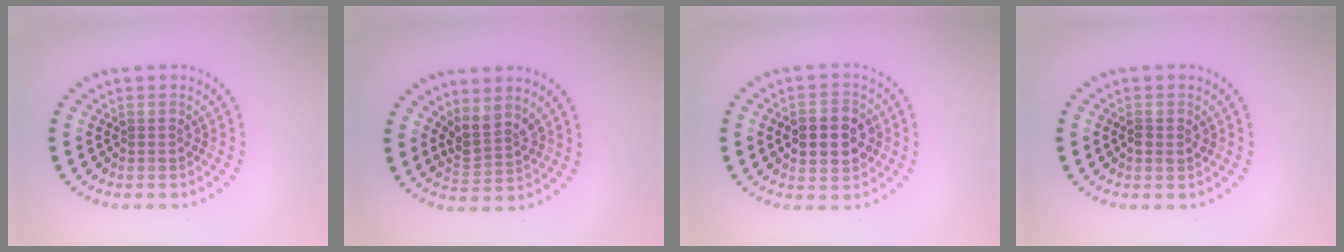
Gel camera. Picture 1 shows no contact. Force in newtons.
{"total": 2.5, "press": 1.9, "slide": 1.6}
{"total": 4.7, "press": 4.7, "slide": 0.3}
{"total": 1.3, "press": 1.3, "slide": 0.2}